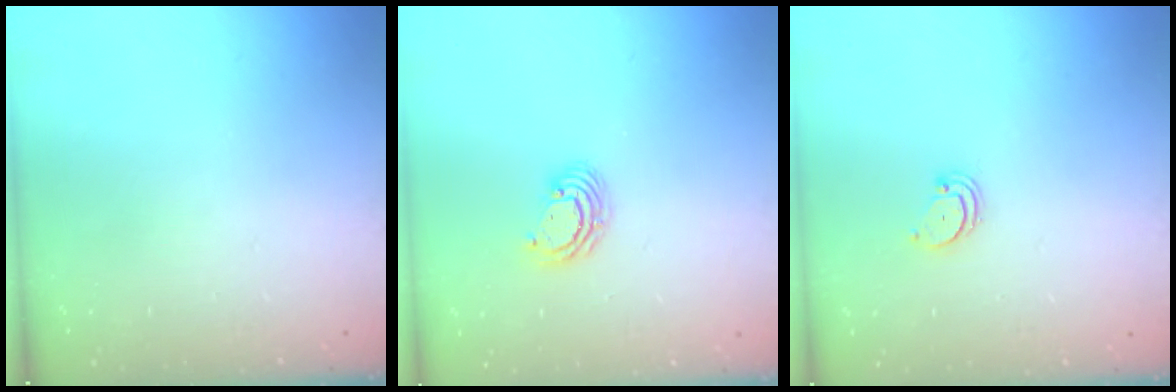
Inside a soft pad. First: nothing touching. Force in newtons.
{"total": 4.4, "press": 4.4, "slide": 0.0}
{"total": 1.8, "press": 1.8, "slide": 0.2}